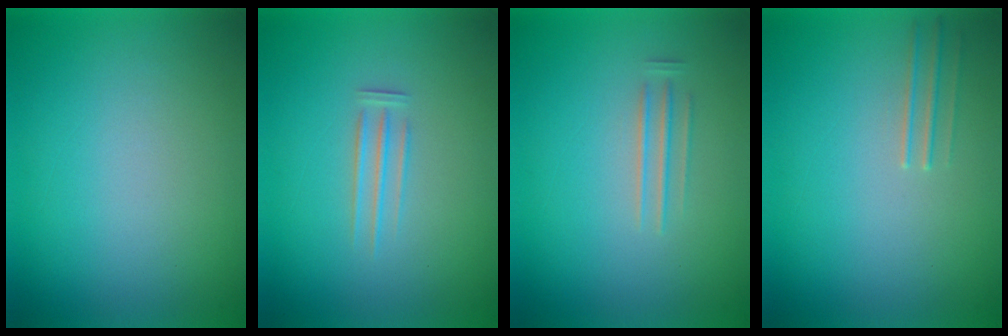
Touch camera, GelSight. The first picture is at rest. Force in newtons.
{"total": 1.9}
{"total": 1.7}
{"total": 1.3}